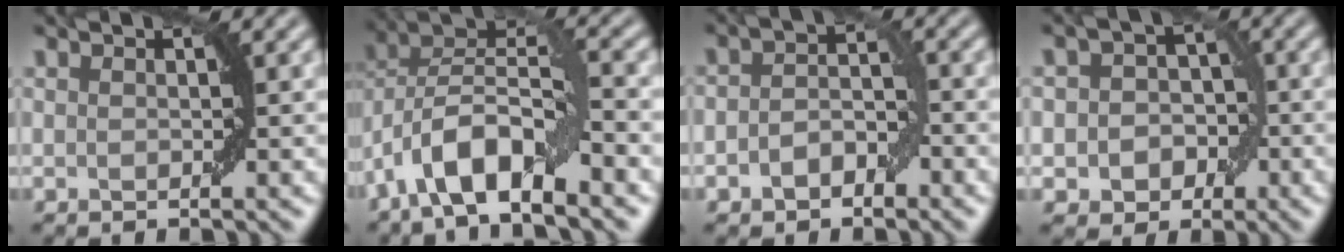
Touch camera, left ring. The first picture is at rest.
{"total": 7.3, "force": [-3.8, 2.8, 5.6], "torque": [-0.099, 0.011, -0.079]}
{"total": 3.1, "force": [-1.3, 2.0, 2.0], "torque": [-0.031, 0.008, -0.025]}
{"total": 4.7, "force": [-0.8, 4.1, 2.1], "torque": [-0.004, 0.009, -0.025]}